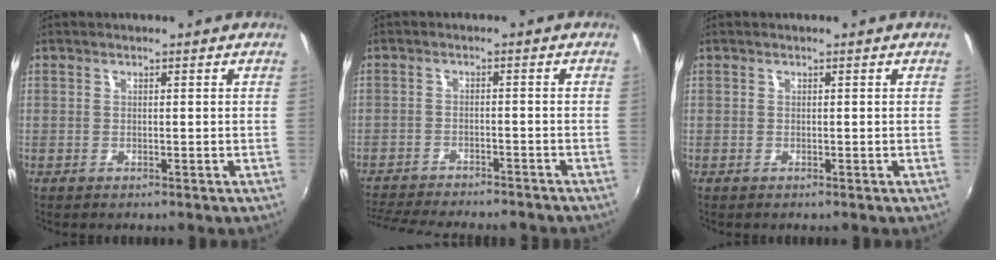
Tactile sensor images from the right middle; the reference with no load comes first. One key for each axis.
{"total": 14.2, "fx": -12.7, "fy": 2.6, "fz": 5.8, "tx": -0.128, "ty": -0.026, "tz": -0.189}
{"total": 0.0}